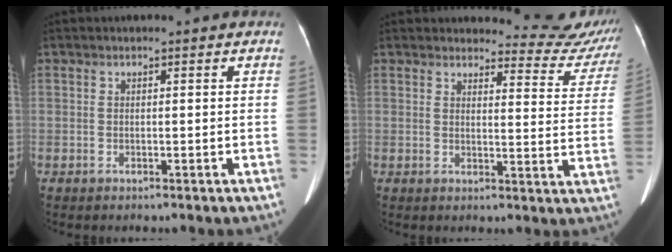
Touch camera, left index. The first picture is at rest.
{"total": 11.2, "force": [11.0, 1.7, -0.6], "torque": [0.040, -0.067, 0.096]}